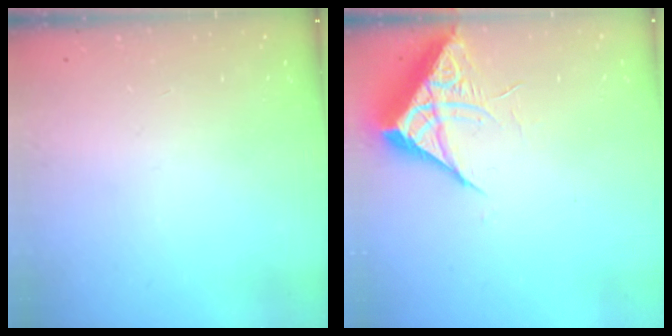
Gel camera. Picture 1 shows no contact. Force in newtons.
{"total": 6.9, "press": 6.9, "slide": 0.4}